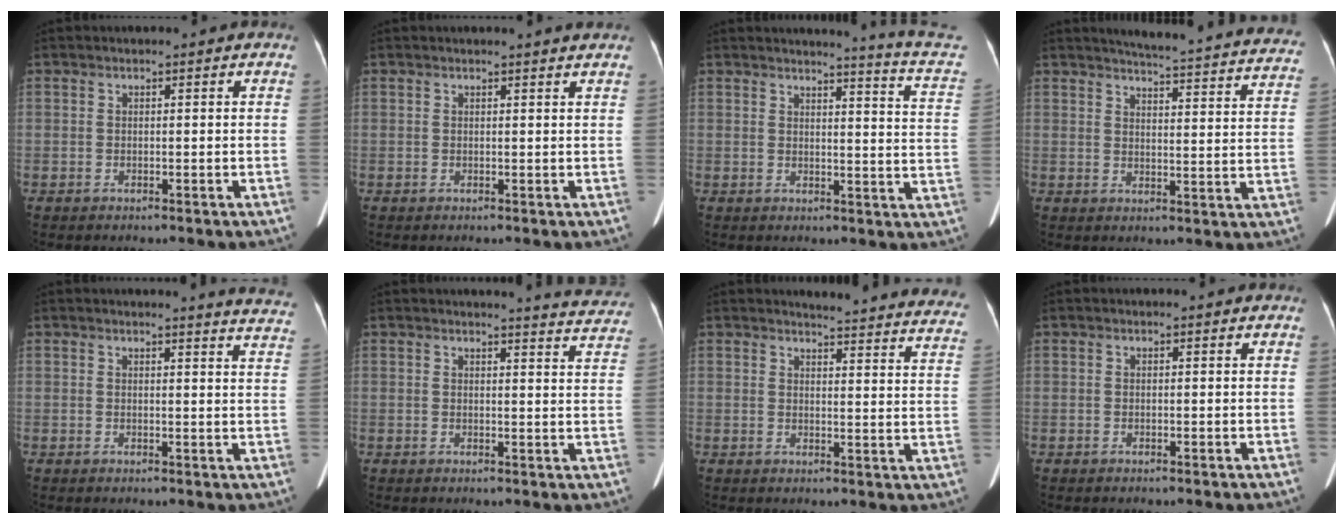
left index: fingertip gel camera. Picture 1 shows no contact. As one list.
[{"total": 2.1, "force": [2.0, -0.4, 0.6], "torque": [-0.016, -0.003, 0.020]}, {"total": 11.6, "force": [11.2, -2.0, 2.3], "torque": [-0.034, -0.098, 0.104]}, {"total": 25.2, "force": [23.5, 1.8, 8.8], "torque": [-0.110, -0.075, 0.260]}, {"total": 9.4, "force": [9.3, -0.4, 1.5], "torque": [-0.004, -0.070, 0.070]}, {"total": 8.5, "force": [8.5, -0.1, 0.8], "torque": [-0.003, -0.046, 0.073]}, {"total": 23.3, "force": [22.5, 1.6, 5.7], "torque": [-0.053, -0.106, 0.234]}, {"total": 0.8, "force": [0.8, 0.0, 0.2], "torque": [-0.011, 0.002, 0.008]}]